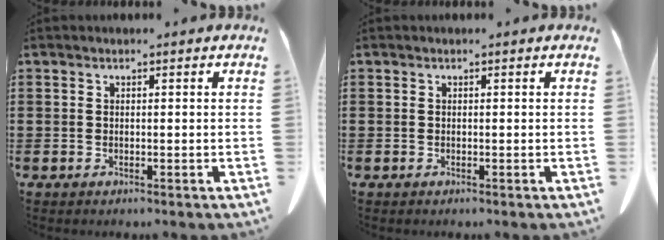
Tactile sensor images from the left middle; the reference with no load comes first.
{"total": 0.0}